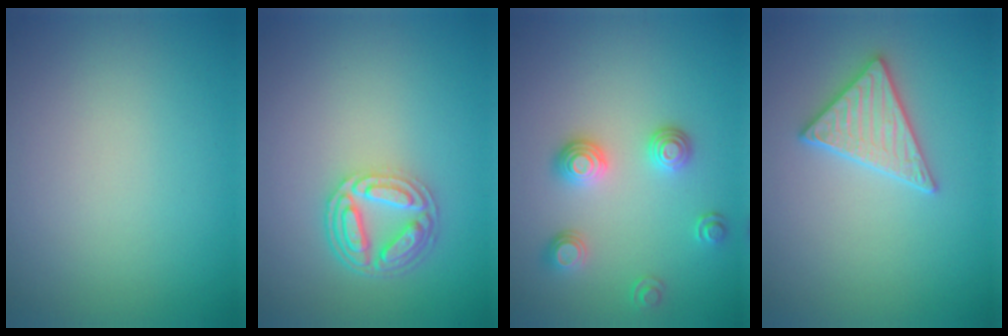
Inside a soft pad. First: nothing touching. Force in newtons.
{"total": 4.5, "press": 3.5, "slide": 2.8}
{"total": 2.9, "press": 2.5, "slide": 1.5}
{"total": 3.0, "press": 2.9, "slide": 0.7}